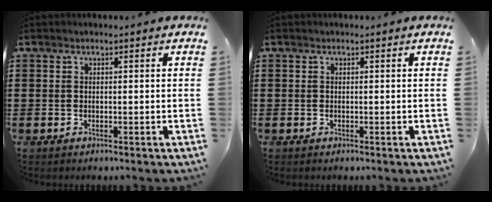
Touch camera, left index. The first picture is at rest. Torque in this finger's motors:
{"motor_torque": [0.00, 0.00, 0.00, 0.00]}